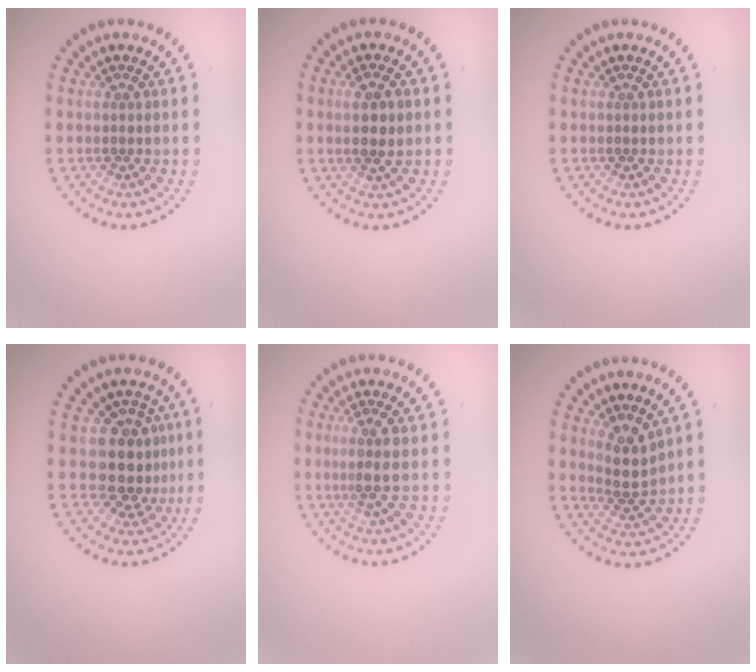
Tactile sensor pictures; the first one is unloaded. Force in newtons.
{"total": 1.9, "press": 1.8, "slide": 0.6}
{"total": 0.0}
{"total": 3.7, "press": 3.0, "slide": 2.1}
{"total": 2.4, "press": 1.9, "slide": 1.5}
{"total": 2.7, "press": 2.1, "slide": 1.8}